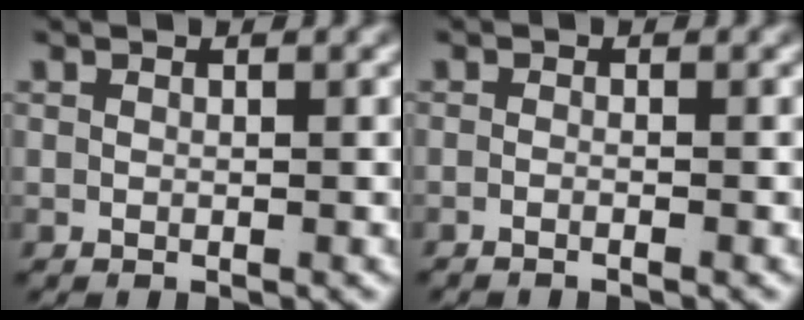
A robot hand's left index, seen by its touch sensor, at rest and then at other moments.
{"total": 1.2, "force": [-1.1, 0.0, 0.4], "torque": [-0.011, -0.005, -0.020]}